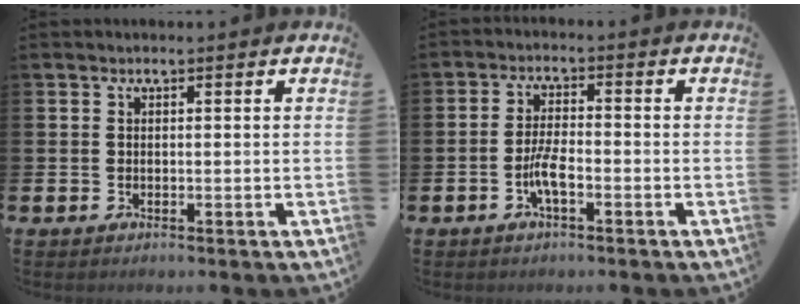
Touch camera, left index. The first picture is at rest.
{"total": 3.8, "force": [-1.4, 1.1, 3.4], "torque": [-0.066, 0.004, -0.027]}